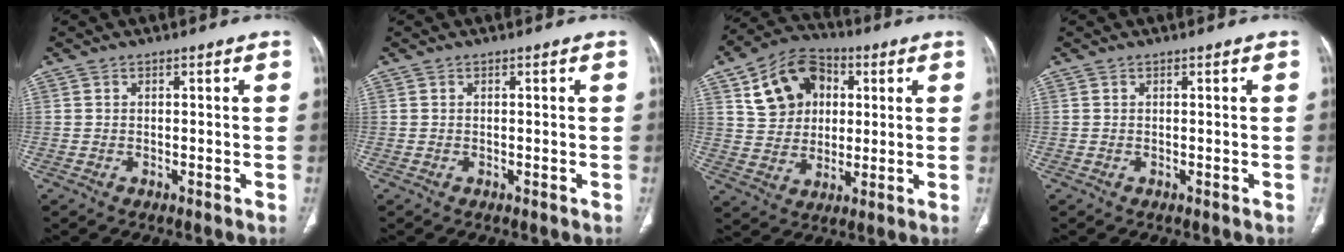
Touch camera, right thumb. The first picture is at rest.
{"total": 0.0}
{"total": 14.4, "force": [4.7, 11.0, 8.0], "torque": [-0.105, 0.005, 0.077]}
{"total": 0.0}